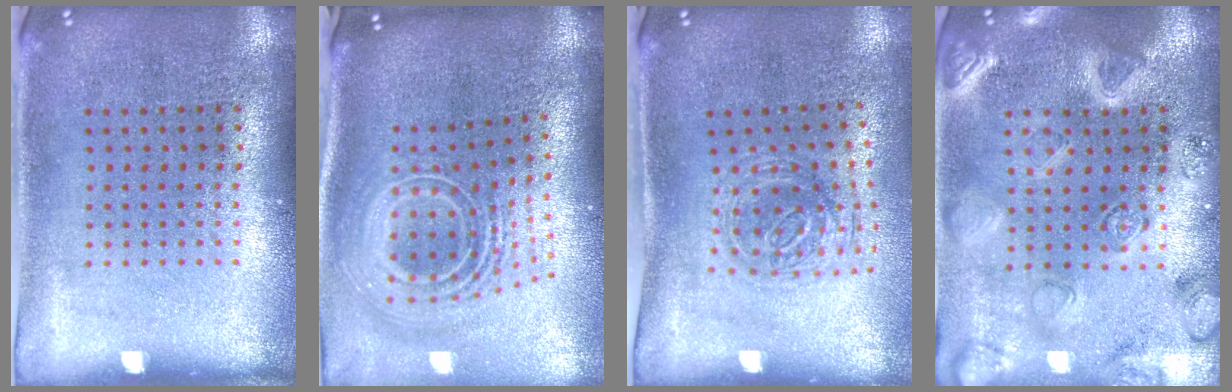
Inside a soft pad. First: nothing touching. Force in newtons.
{"total": 2.8, "press": 1.9, "slide": 2.1}
{"total": 1.1, "press": 1.1, "slide": 0.3}
{"total": 3.1, "press": 3.0, "slide": 0.8}